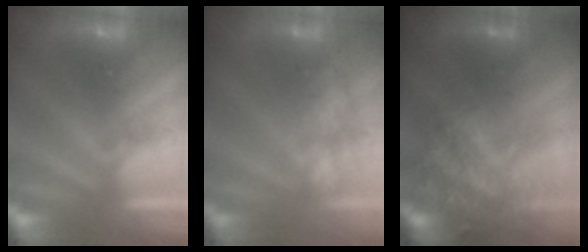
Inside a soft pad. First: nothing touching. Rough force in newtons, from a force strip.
{"total": 4.9}
{"total": 7.3}